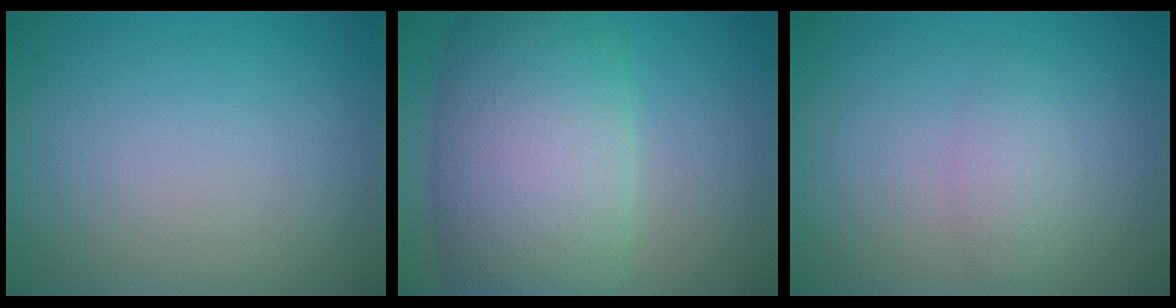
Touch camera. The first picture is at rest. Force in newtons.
{"total": 11.0, "press": 11.0, "slide": 0.4}
{"total": 1.7, "press": 1.7, "slide": 0.1}